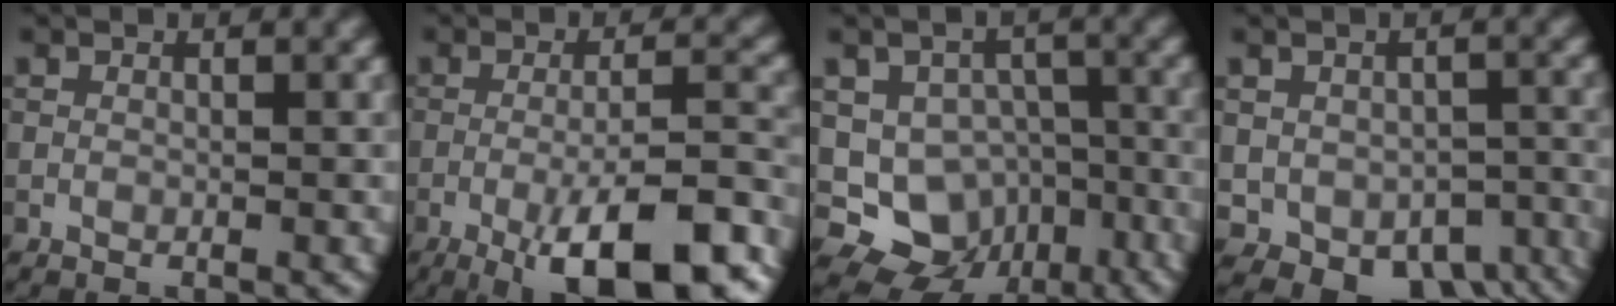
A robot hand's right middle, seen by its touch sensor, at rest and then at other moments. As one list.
[{"total": 11.0, "force": [-5.3, 2.9, 9.2], "torque": [-0.144, -0.008, -0.082]}, {"total": 9.0, "force": [-4.1, 7.1, 3.6], "torque": [-0.042, -0.004, -0.061]}, {"total": 7.4, "force": [-3.3, 5.2, 4.0], "torque": [-0.053, -0.032, -0.029]}]